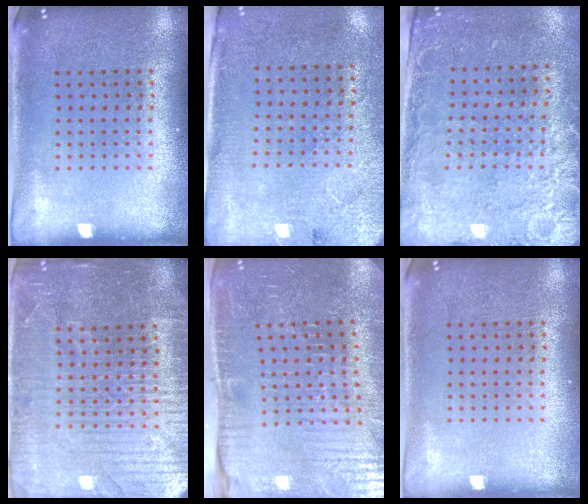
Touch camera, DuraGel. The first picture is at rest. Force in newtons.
{"total": 2.7, "press": 2.3, "slide": 1.4}
{"total": 2.5, "press": 2.2, "slide": 1.3}
{"total": 4.7, "press": 4.4, "slide": 1.7}
{"total": 4.6, "press": 4.6, "slide": 0.7}
{"total": 0.0}